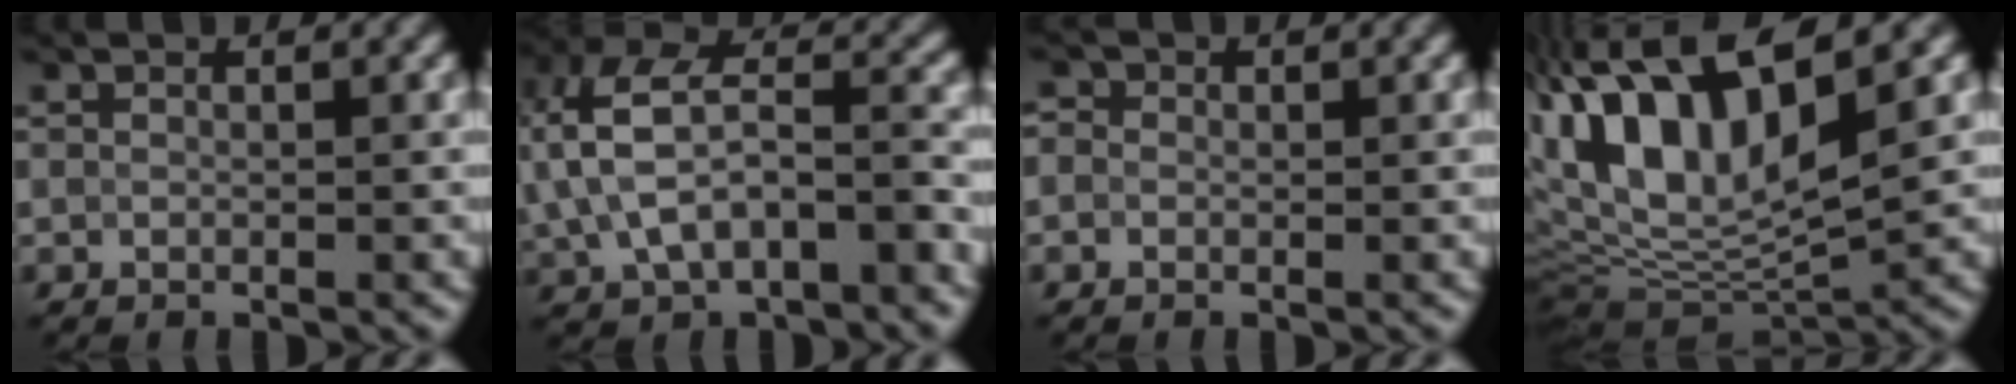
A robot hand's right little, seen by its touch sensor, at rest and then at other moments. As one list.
[{"total": 9.5, "force": [-0.6, 5.9, 7.5], "torque": [-0.159, 0.019, -0.014]}, {"total": 1.1, "force": [0.3, 1.0, 0.4], "torque": [-0.010, -0.001, -0.010]}, {"total": 15.0, "force": [3.9, 6.6, 12.9], "torque": [-0.257, 0.017, 0.067]}]